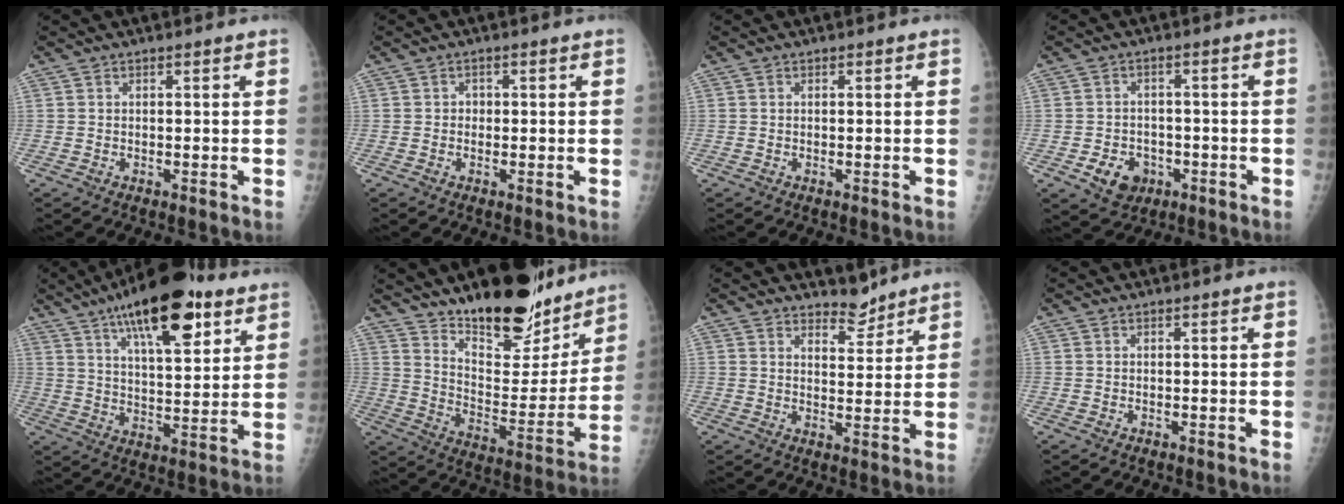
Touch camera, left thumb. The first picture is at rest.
{"total": 1.0, "force": [-0.1, 1.0, 0.4], "torque": [0.003, 0.004, -0.003]}
{"total": 0.0}
{"total": 6.2, "force": [-2.5, 5.0, 2.8], "torque": [-0.026, 0.014, -0.030]}
{"total": 19.8, "force": [11.3, 7.1, 14.7], "torque": [-0.203, -0.034, 0.178]}
{"total": 21.2, "force": [16.7, 7.6, 10.6], "torque": [-0.114, -0.110, 0.265]}
{"total": 4.3, "force": [4.0, 1.4, 0.5], "torque": [0.009, -0.037, 0.068]}
{"total": 0.0}